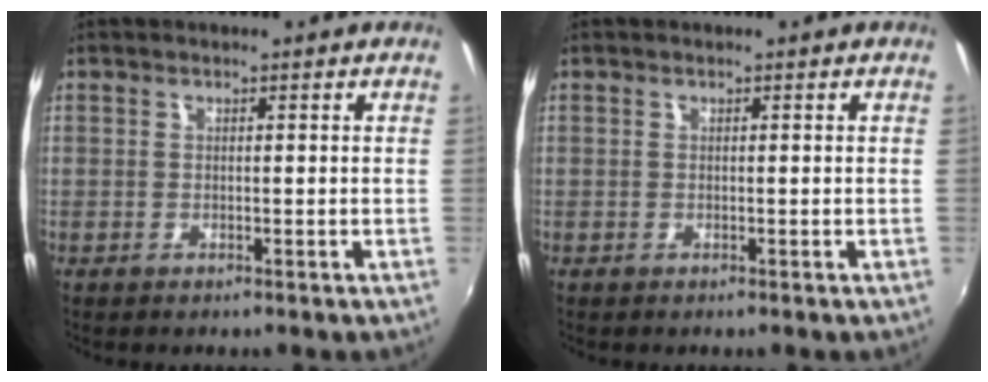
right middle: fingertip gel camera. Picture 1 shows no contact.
{"total": 0.0}